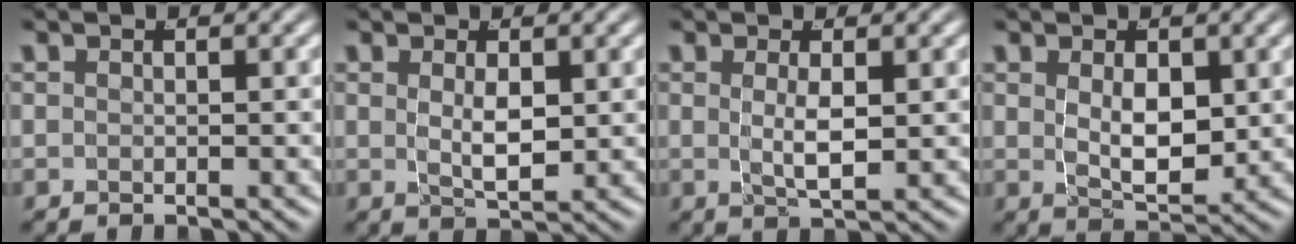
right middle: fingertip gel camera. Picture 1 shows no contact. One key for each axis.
{"total": 2.7, "fx": 0.3, "fy": 0.6, "fz": 2.6, "tx": -0.043, "ty": -0.017, "tz": 0.019}
{"total": 2.6, "fx": 0.1, "fy": 0.2, "fz": 2.6, "tx": -0.052, "ty": -0.015, "tz": 0.012}
{"total": 4.0, "fx": 0.4, "fy": 1.7, "fz": 3.5, "tx": -0.058, "ty": -0.026, "tz": 0.020}